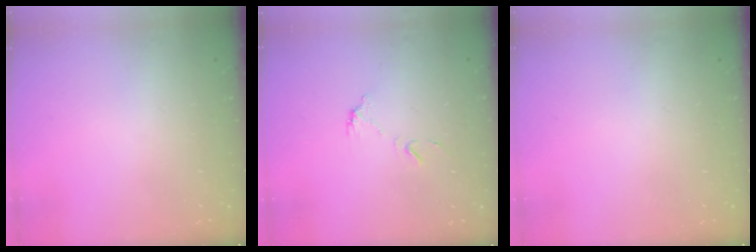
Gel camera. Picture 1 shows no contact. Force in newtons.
{"total": 5.6, "press": 5.6, "slide": 0.4}
{"total": 0.0}